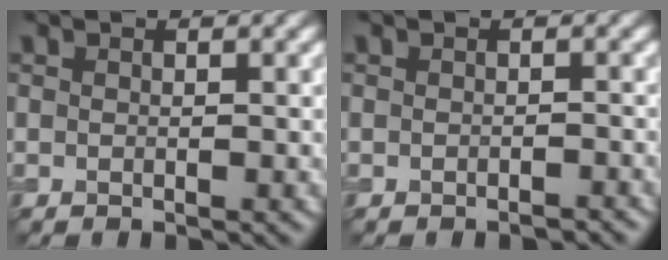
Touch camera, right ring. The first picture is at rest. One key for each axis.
{"total": 0.8, "fx": -0.7, "fy": 0.2, "fz": 0.3, "tx": -0.004, "ty": 0.001, "tz": -0.009}